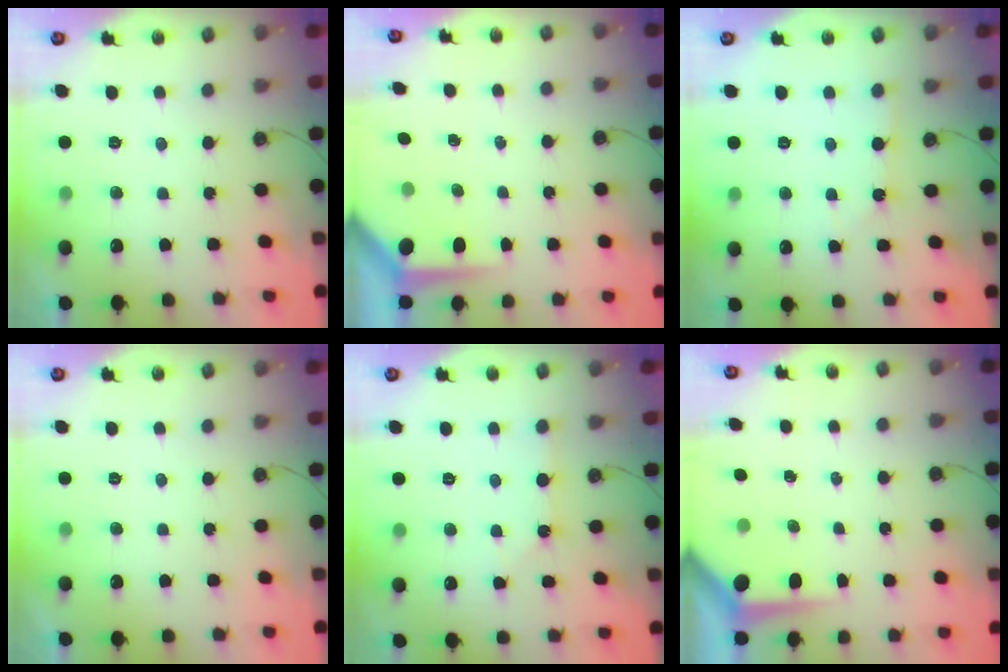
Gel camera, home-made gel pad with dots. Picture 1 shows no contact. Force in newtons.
{"total": 4.0, "press": 4.0, "slide": 0.3}
{"total": 2.3, "press": 2.3, "slide": 0.3}
{"total": 0.0}
{"total": 0.7, "press": 0.7, "slide": 0.1}
{"total": 5.1, "press": 5.0, "slide": 0.4}